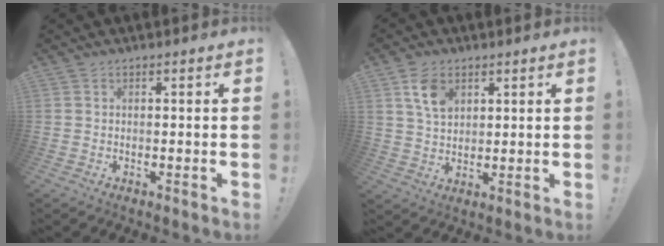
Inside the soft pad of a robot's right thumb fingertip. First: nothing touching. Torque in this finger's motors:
{"motor_torque": [1.60, 1.36, 0.61, -0.24, 0.06]}